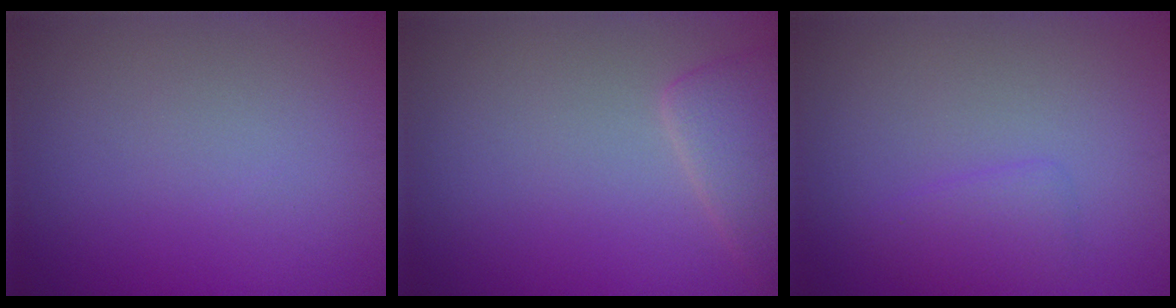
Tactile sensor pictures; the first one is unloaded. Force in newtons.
{"total": 2.9, "press": 2.9, "slide": 0.3}
{"total": 1.8, "press": 1.8, "slide": 0.0}